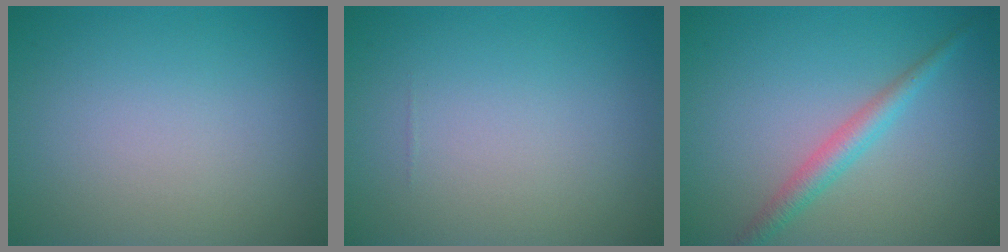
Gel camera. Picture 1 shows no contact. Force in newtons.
{"total": 0.0}
{"total": 2.5, "press": 2.5, "slide": 0.1}